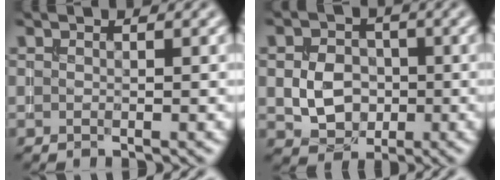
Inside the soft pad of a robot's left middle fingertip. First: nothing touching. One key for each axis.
{"total": 4.2, "fx": -0.6, "fy": 3.4, "fz": 2.4, "tx": -0.040, "ty": -0.001, "tz": -0.011}